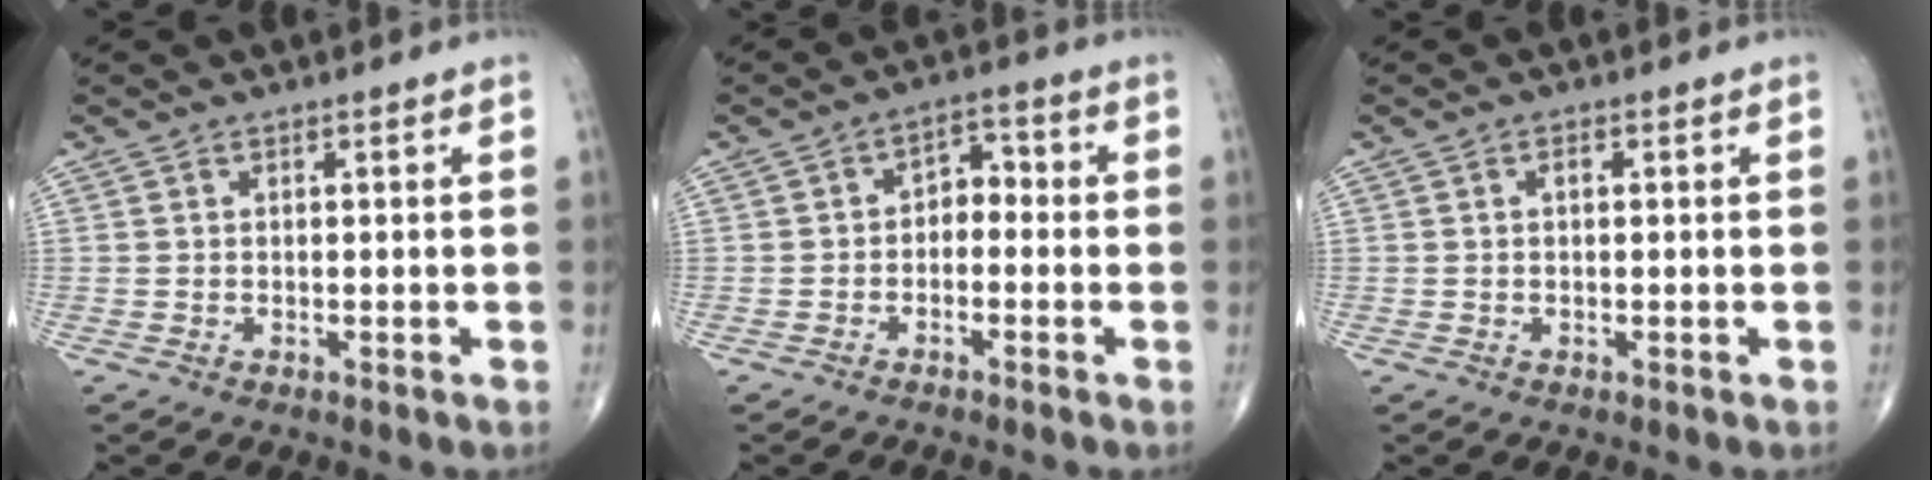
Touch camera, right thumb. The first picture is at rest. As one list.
[{"total": 4.2, "force": [-1.0, 2.9, 2.8], "torque": [-0.026, 0.028, -0.028]}, {"total": 1.0, "force": [0.1, 0.5, 0.9], "torque": [-0.015, 0.002, 0.001]}]